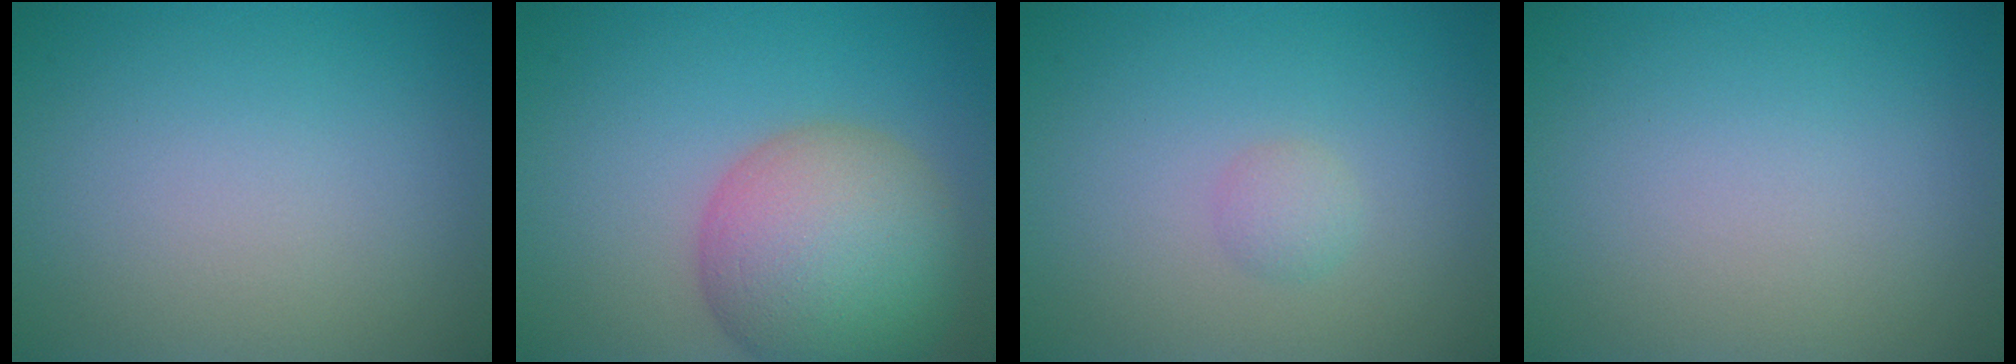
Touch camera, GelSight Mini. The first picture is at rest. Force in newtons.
{"total": 9.6, "press": 9.5, "slide": 0.6}
{"total": 1.2, "press": 1.2, "slide": 0.0}
{"total": 0.0}